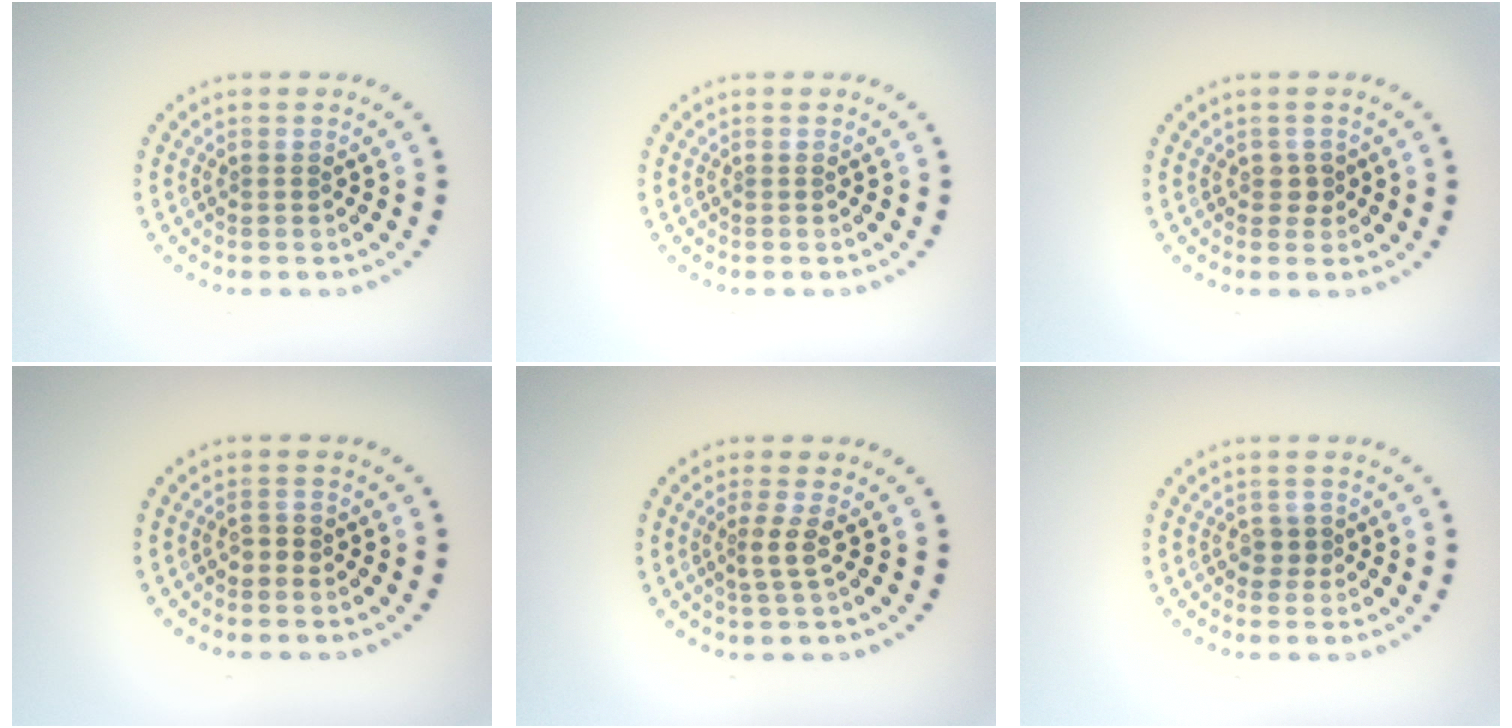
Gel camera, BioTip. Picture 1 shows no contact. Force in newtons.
{"total": 0.0}
{"total": 1.0, "press": 0.9, "slide": 0.4}
{"total": 1.0, "press": 1.0, "slide": 0.4}
{"total": 1.8, "press": 1.2, "slide": 1.3}
{"total": 0.9, "press": 0.7, "slide": 0.6}